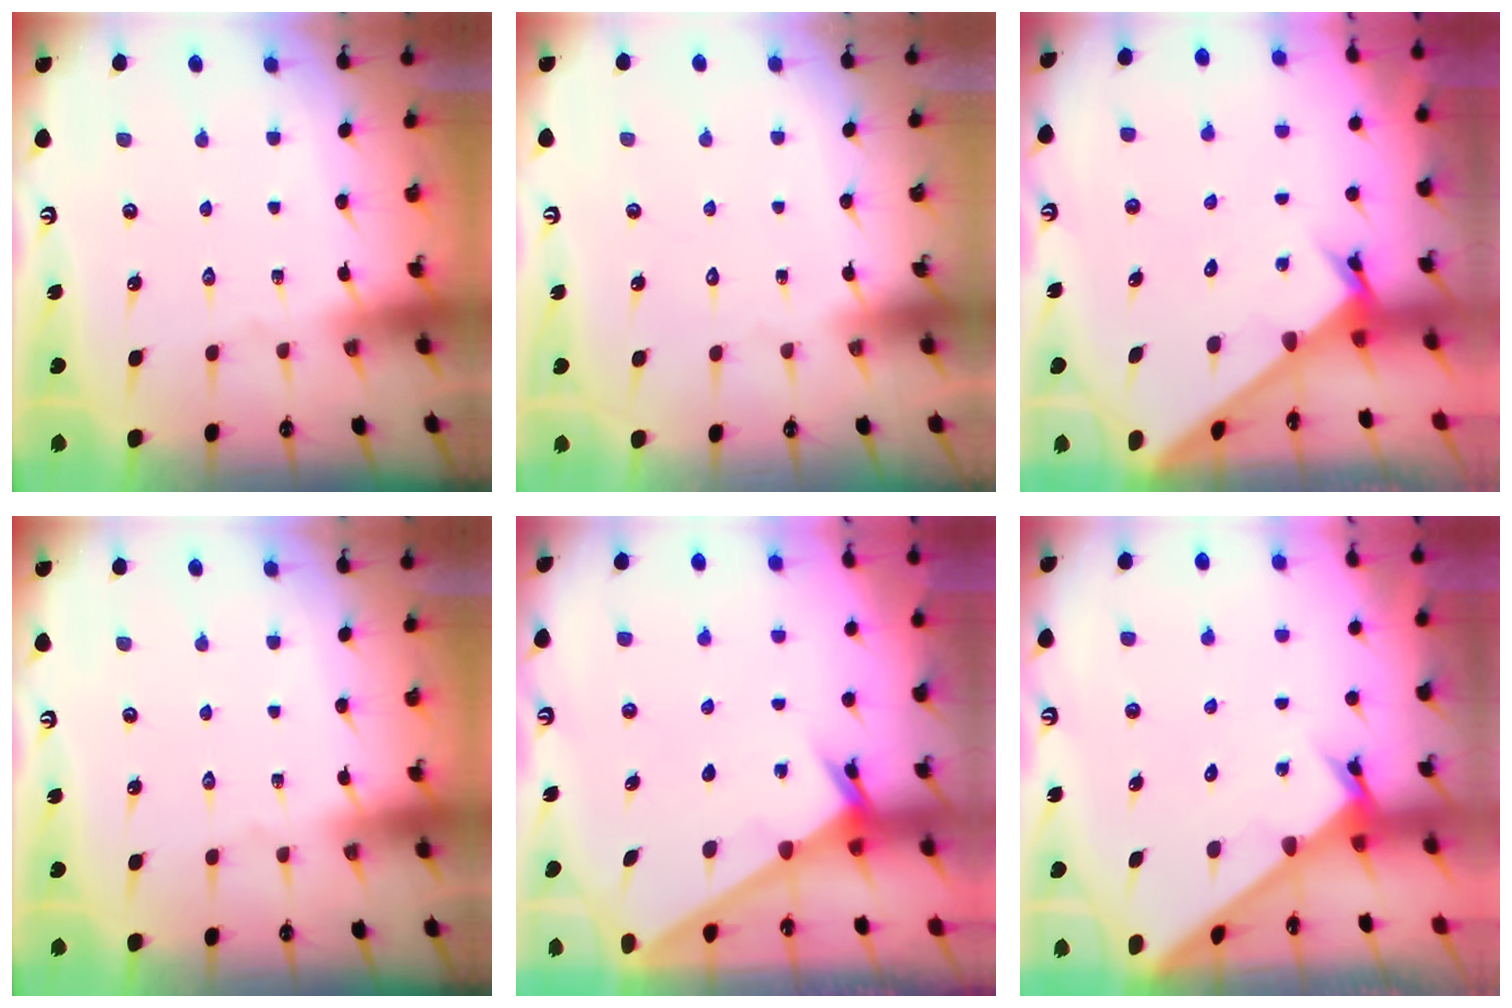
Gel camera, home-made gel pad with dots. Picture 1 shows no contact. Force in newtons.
{"total": 1.8, "press": 1.8, "slide": 0.0}
{"total": 2.6, "press": 2.6, "slide": 0.3}
{"total": 0.0}
{"total": 2.6, "press": 2.6, "slide": 0.2}
{"total": 2.4, "press": 2.4, "slide": 0.3}